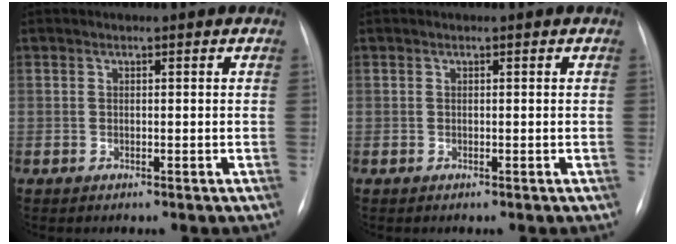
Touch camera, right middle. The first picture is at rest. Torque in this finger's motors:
{"motor_torque": [-0.51, -0.31, -0.01, 0.00]}